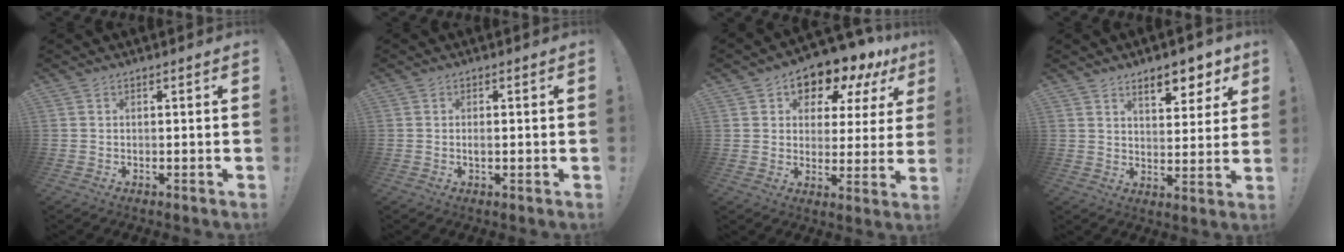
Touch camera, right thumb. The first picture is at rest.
{"total": 1.3, "force": [-0.3, 0.6, 1.2], "torque": [-0.019, -0.001, -0.006]}
{"total": 9.2, "force": [7.8, 4.0, 2.7], "torque": [-0.037, -0.077, 0.133]}
{"total": 8.7, "force": [6.0, 3.7, 5.1], "torque": [-0.057, -0.040, 0.104]}